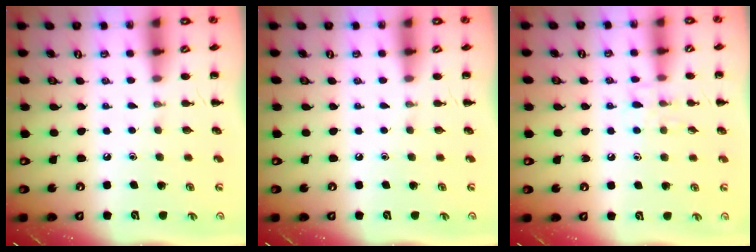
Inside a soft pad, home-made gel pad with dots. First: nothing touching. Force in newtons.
{"total": 0.0}
{"total": 7.5, "press": 7.1, "slide": 2.2}